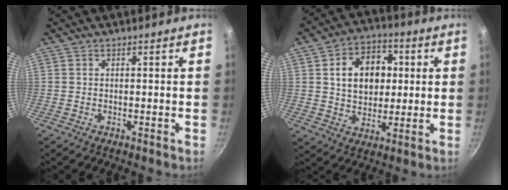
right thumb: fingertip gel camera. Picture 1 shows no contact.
{"total": 13.5, "force": [2.5, 9.9, 8.8], "torque": [-0.098, 0.007, 0.036]}